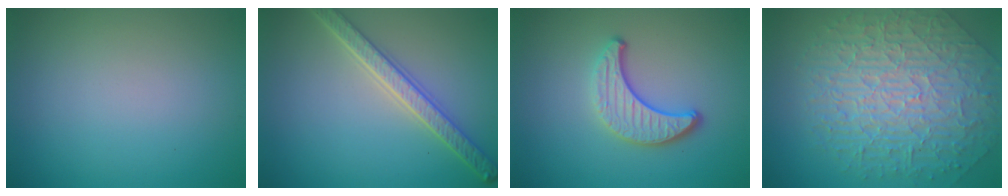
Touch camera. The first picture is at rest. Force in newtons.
{"total": 4.2, "press": 3.6, "slide": 2.3}
{"total": 3.8, "press": 3.0, "slide": 2.3}
{"total": 10.0, "press": 6.7, "slide": 7.4}